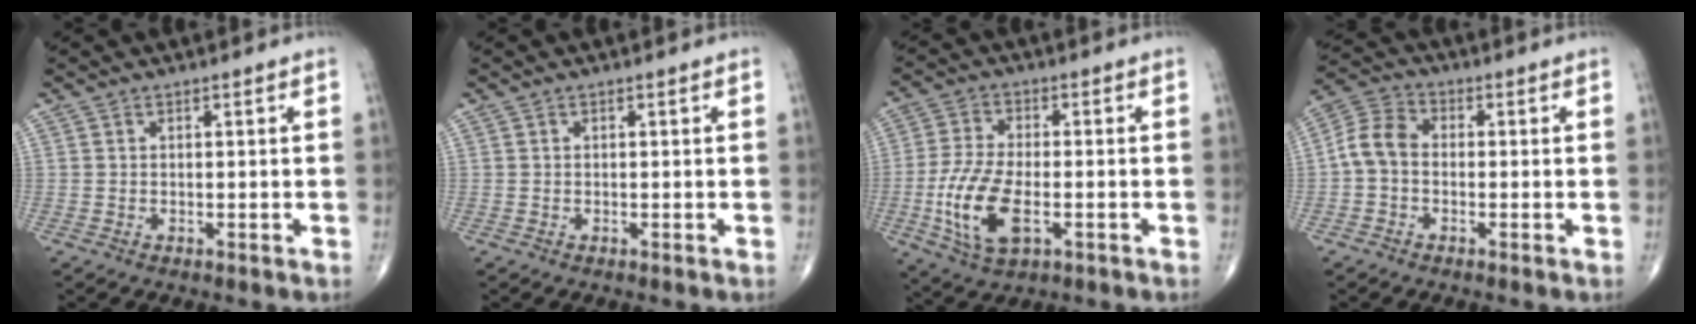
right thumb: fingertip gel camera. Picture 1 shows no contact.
{"total": 0.0}
{"total": 12.3, "force": [-3.1, 6.0, 10.3], "torque": [-0.217, 0.003, -0.055]}
{"total": 6.5, "force": [-0.7, 4.7, 4.4], "torque": [-0.077, 0.021, -0.030]}